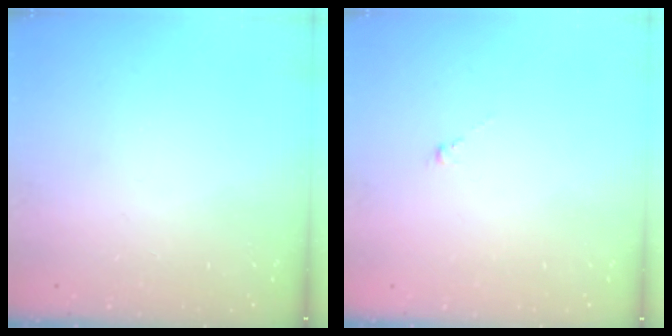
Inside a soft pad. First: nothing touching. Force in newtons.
{"total": 0.5, "press": 0.3, "slide": 0.4}